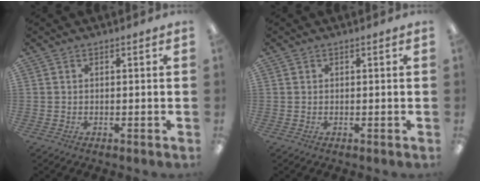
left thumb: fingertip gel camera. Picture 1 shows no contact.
{"total": 0.0}